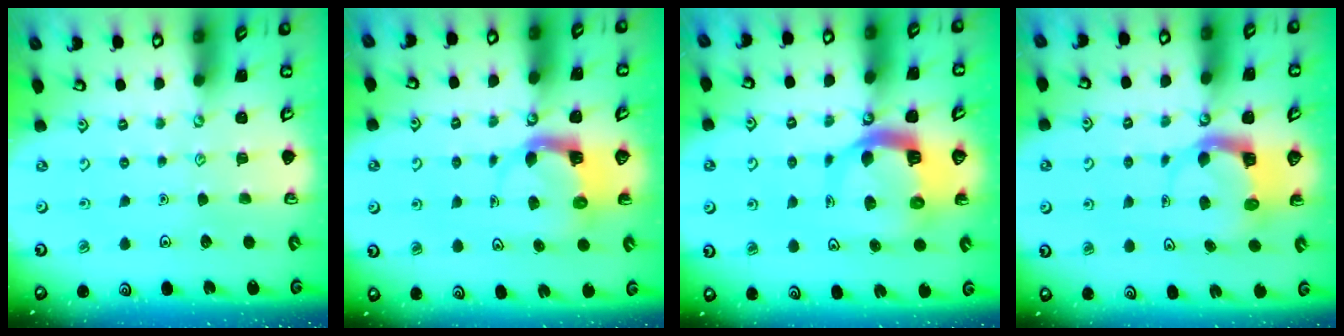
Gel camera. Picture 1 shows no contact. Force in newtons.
{"total": 4.0, "press": 4.0, "slide": 0.2}
{"total": 9.0, "press": 8.9, "slide": 1.2}
{"total": 4.0, "press": 4.0, "slide": 0.3}